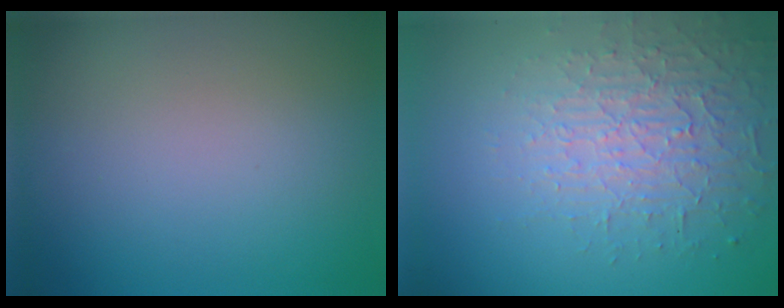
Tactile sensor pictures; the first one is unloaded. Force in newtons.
{"total": 3.7, "press": 3.4, "slide": 1.5}